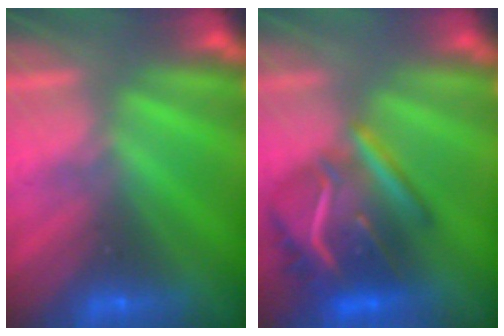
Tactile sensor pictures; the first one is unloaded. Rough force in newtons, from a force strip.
{"total": 7.8}